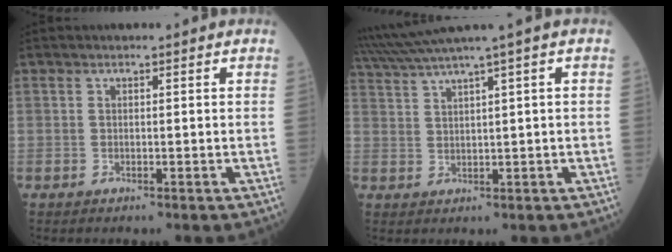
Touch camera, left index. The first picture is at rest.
{"total": 6.6, "force": [5.1, -1.9, 3.8], "torque": [-0.080, 0.019, 0.103]}